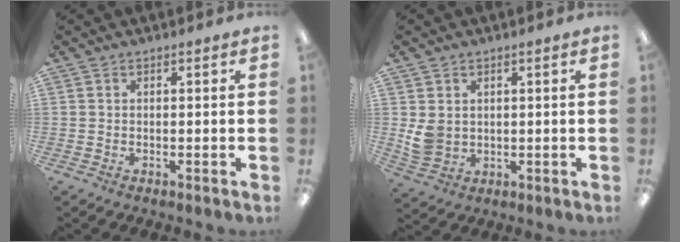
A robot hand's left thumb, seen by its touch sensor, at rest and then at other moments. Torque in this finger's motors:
{"motor_torque": [0.64, 0.95, 0.56, -0.80, 0.01]}